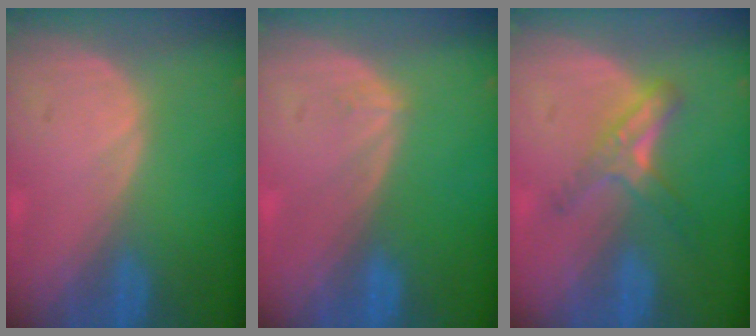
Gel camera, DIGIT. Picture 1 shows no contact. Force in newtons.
{"total": 0.5, "press": 0.5, "slide": 0.2}
{"total": 5.4, "press": 4.8, "slide": 2.6}